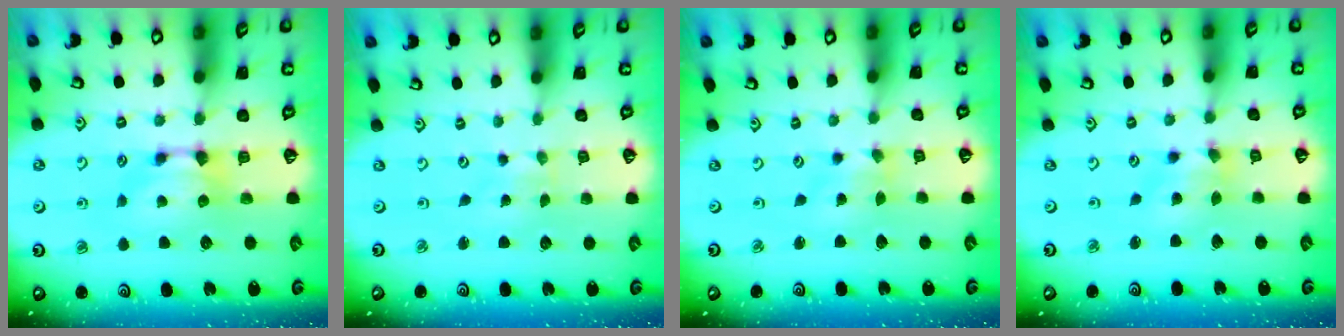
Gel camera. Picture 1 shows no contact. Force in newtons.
{"total": 4.6, "press": 4.5, "slide": 0.2}
{"total": 2.3, "press": 2.1, "slide": 0.9}
{"total": 1.5, "press": 0.7, "slide": 1.3}